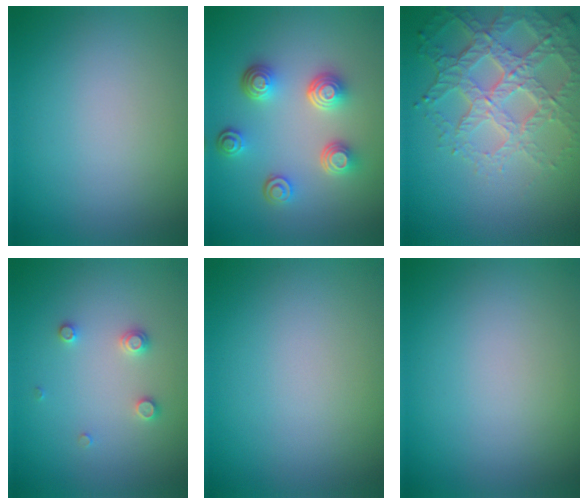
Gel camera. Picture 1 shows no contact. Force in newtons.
{"total": 4.6, "press": 3.5, "slide": 3.0}
{"total": 6.3, "press": 4.8, "slide": 4.1}
{"total": 1.5, "press": 1.5, "slide": 0.2}
{"total": 0.0}
{"total": 0.0}